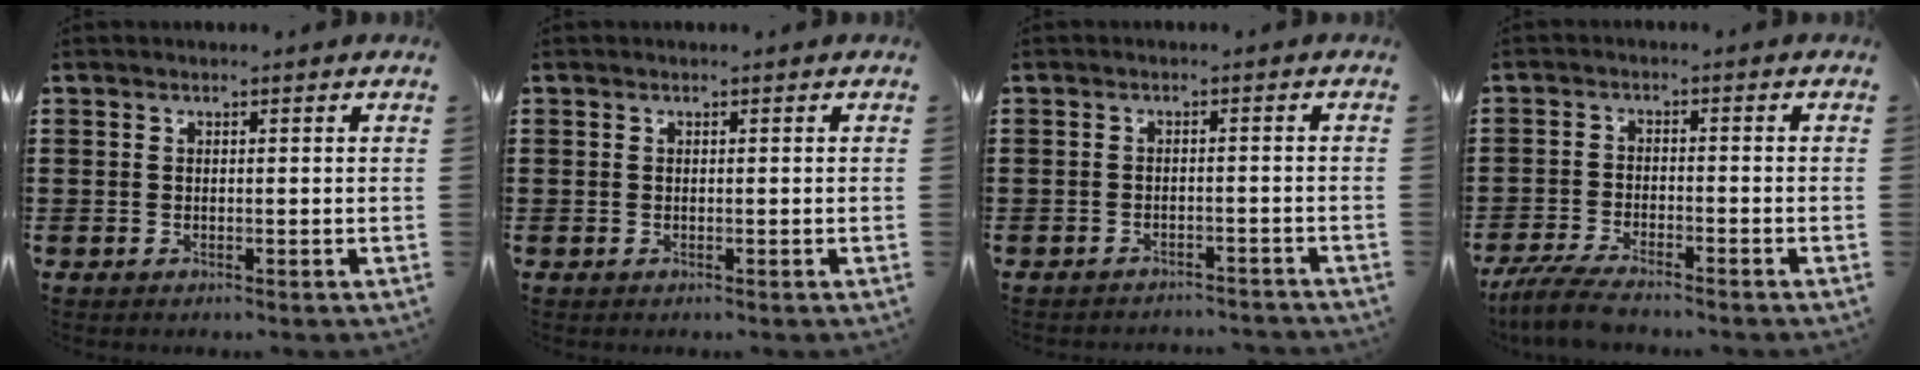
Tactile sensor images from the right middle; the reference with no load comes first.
{"total": 0.0}
{"total": 1.9, "force": [-1.9, 0.1, 0.0], "torque": [-0.005, 0.002, -0.041]}
{"total": 4.7, "force": [-4.2, 0.5, 2.1], "torque": [-0.061, -0.013, -0.089]}